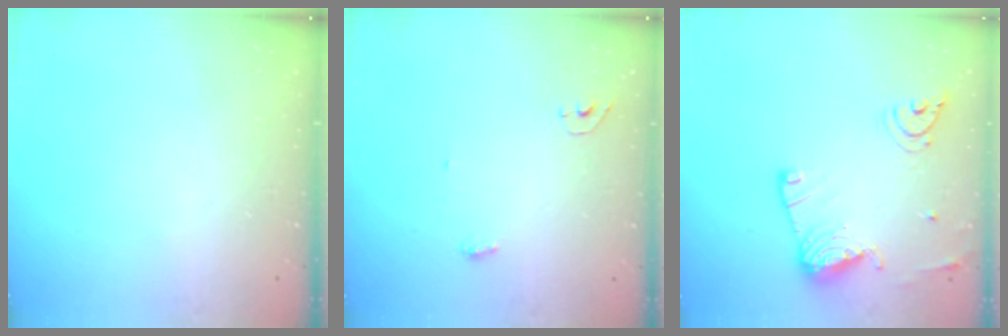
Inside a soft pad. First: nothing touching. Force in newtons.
{"total": 6.4, "press": 4.1, "slide": 4.9}
{"total": 14.5, "press": 14.5, "slide": 1.3}